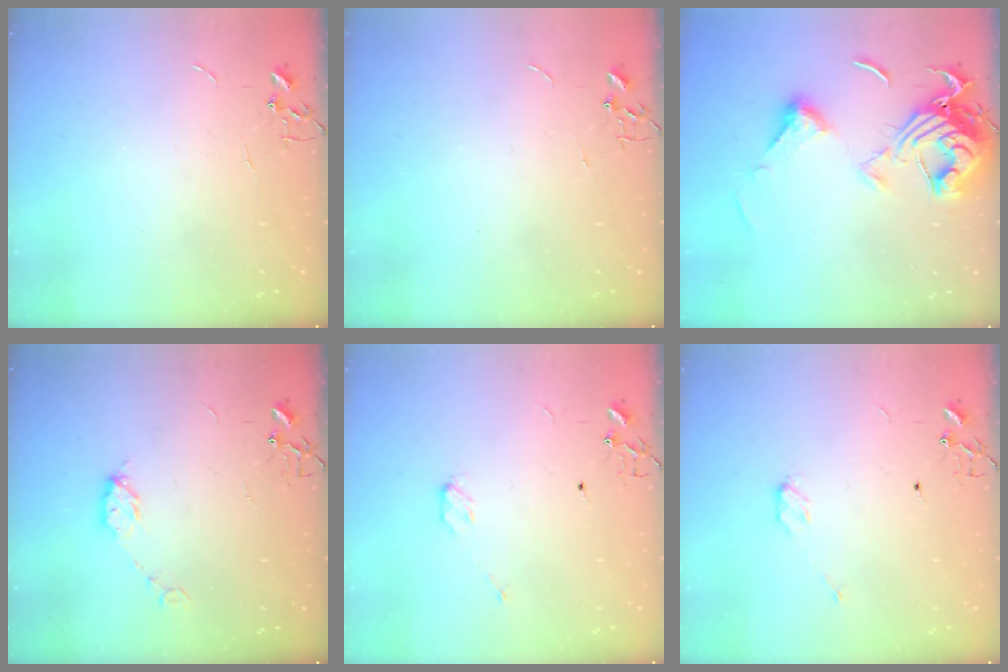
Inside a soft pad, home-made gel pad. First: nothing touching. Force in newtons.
{"total": 0.0}
{"total": 15.4, "press": 15.3, "slide": 1.7}
{"total": 6.3, "press": 6.3, "slide": 0.6}
{"total": 3.5, "press": 3.5, "slide": 0.5}
{"total": 3.5, "press": 3.5, "slide": 0.5}